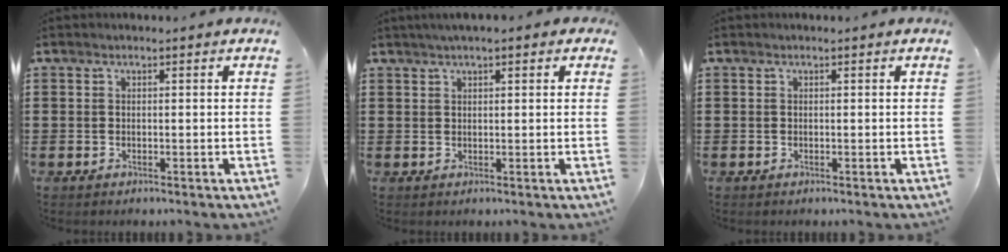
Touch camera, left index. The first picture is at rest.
{"total": 1.7, "force": [1.0, 0.4, 1.3], "torque": [-0.027, 0.004, 0.018]}
{"total": 0.0}